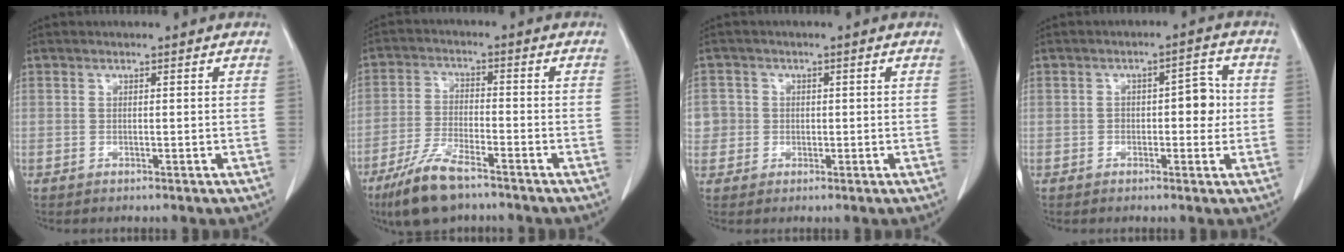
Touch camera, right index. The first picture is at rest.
{"total": 9.2, "force": [-6.6, 2.2, 6.0], "torque": [-0.125, -0.018, -0.124]}
{"total": 3.2, "force": [-0.1, 3.2, 0.0], "torque": [0.015, 0.010, -0.003]}
{"total": 4.7, "force": [-0.3, 2.3, 4.1], "torque": [-0.049, 0.018, -0.004]}